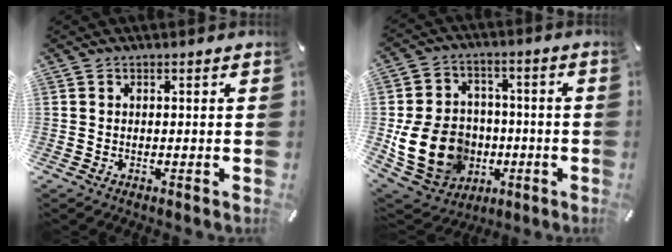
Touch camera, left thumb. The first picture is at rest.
{"total": 16.8, "force": [-3.6, 13.9, 8.7], "torque": [-0.173, 0.024, -0.053]}